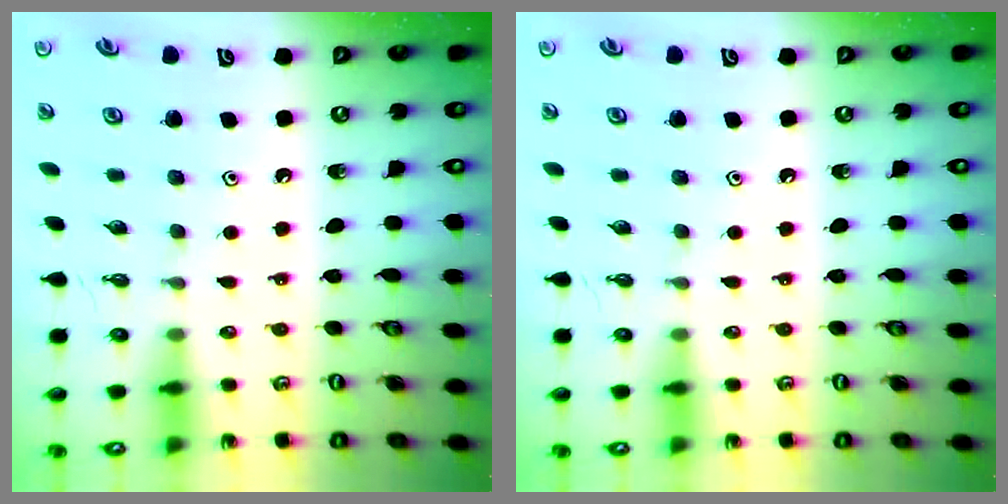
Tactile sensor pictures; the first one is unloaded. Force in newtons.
{"total": 0.0}